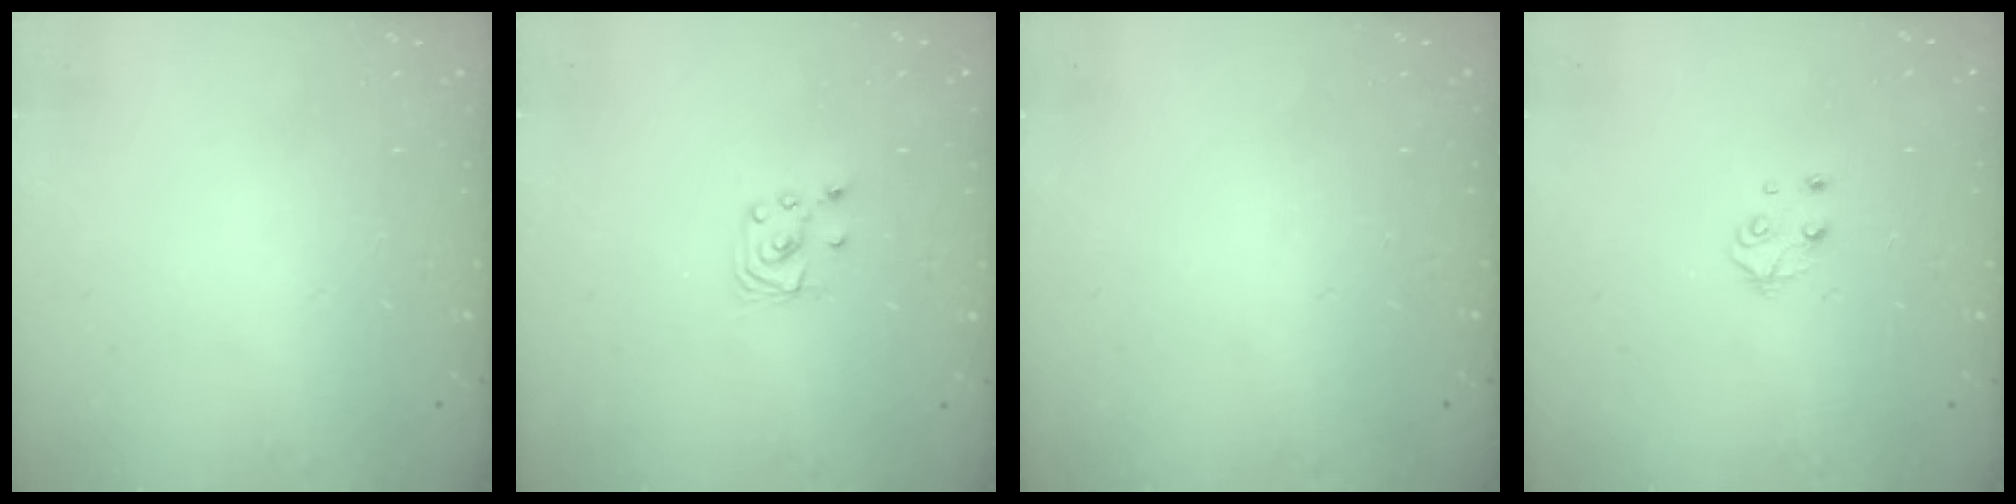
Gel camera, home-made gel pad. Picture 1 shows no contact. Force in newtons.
{"total": 2.7, "press": 2.7, "slide": 0.2}
{"total": 0.0}
{"total": 4.9, "press": 4.8, "slide": 0.6}